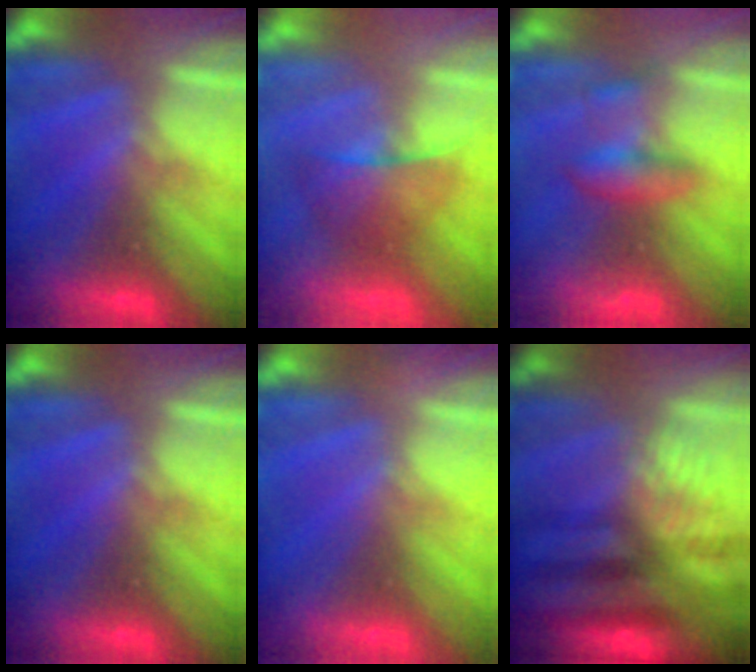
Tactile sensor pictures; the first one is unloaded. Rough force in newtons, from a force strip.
{"total": 2.3}
{"total": 2.1}
{"total": 0.0}
{"total": 2.9}
{"total": 7.6}